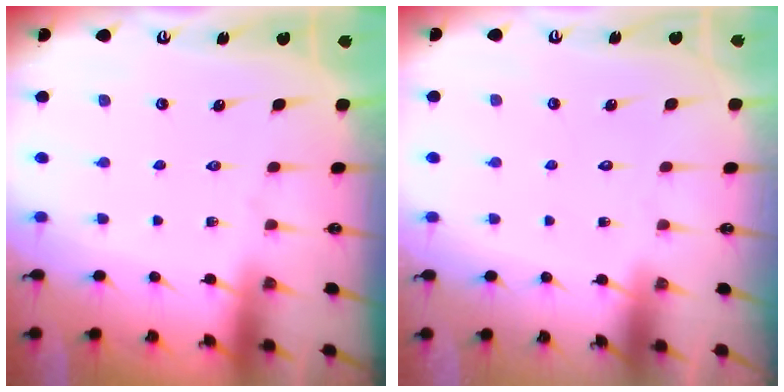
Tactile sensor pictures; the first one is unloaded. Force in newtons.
{"total": 1.7, "press": 1.7, "slide": 0.1}